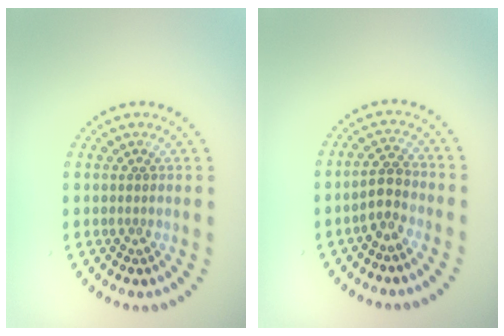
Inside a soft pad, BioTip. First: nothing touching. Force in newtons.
{"total": 2.2, "press": 2.0, "slide": 0.9}